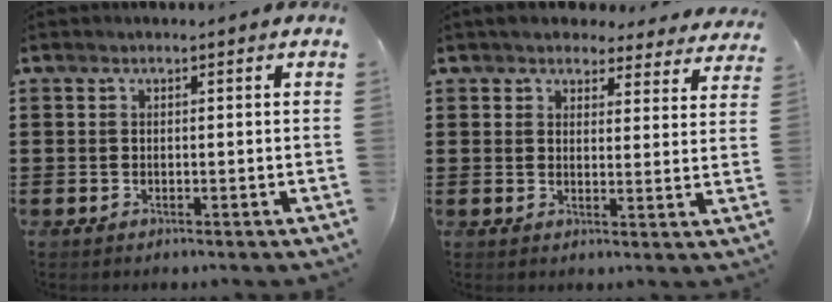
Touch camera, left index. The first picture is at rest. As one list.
[{"total": 3.7, "force": [3.5, 1.0, 0.6], "torque": [-0.021, -0.013, 0.062]}]